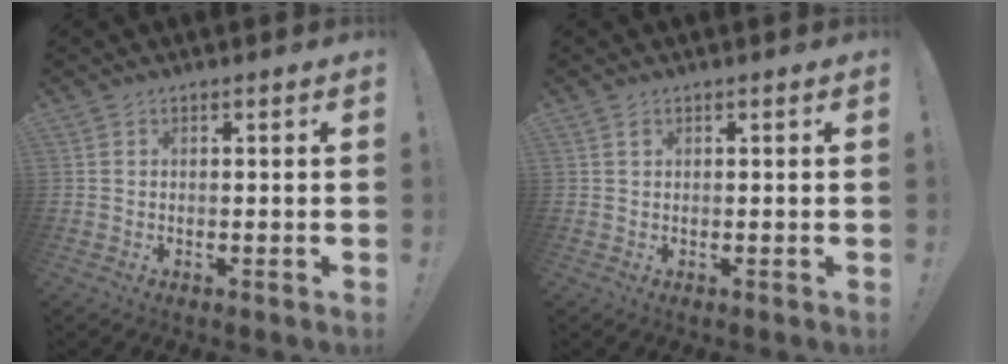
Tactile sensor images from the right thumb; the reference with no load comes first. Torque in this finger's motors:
{"motor_torque": [0.09, 0.13, 0.20, -0.10, -0.07]}